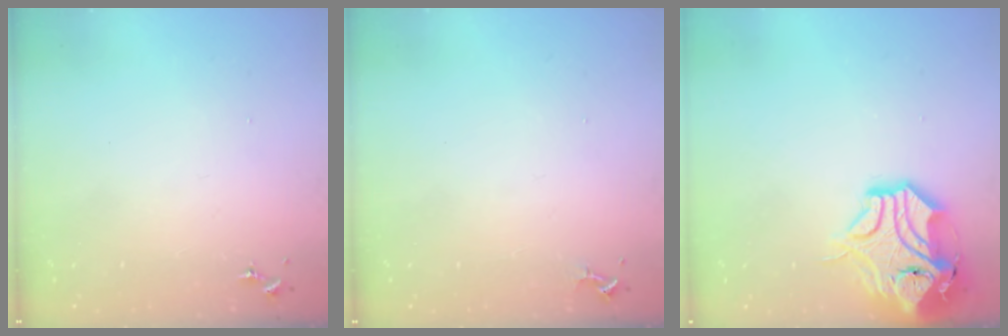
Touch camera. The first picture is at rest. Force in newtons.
{"total": 3.1, "press": 3.1, "slide": 0.4}
{"total": 14.6, "press": 14.5, "slide": 1.7}